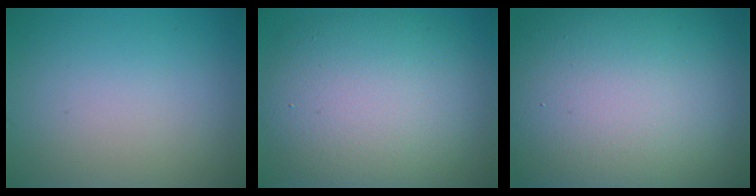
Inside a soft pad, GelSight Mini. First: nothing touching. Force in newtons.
{"total": 11.5, "press": 11.4, "slide": 0.7}
{"total": 19.2, "press": 19.2, "slide": 1.4}